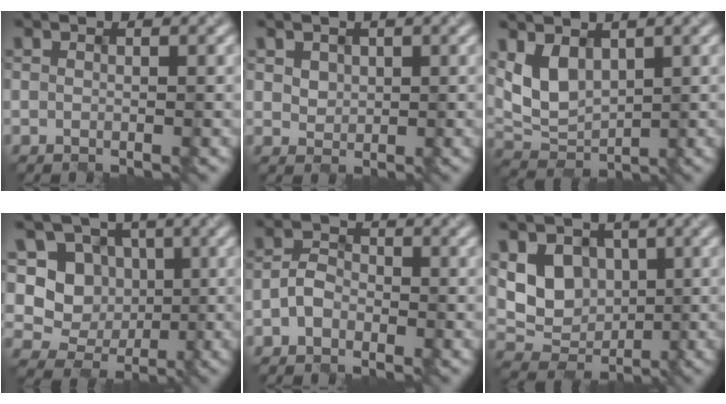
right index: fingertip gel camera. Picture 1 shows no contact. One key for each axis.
{"total": 1.8, "fx": 1.0, "fy": 1.5, "fz": 0.5, "tx": -0.019, "ty": 0.004, "tz": 0.021}
{"total": 4.2, "fx": 1.4, "fy": 2.8, "fz": 2.8, "tx": -0.059, "ty": -0.006, "tz": 0.029}
{"total": 6.0, "fx": 0.4, "fy": 5.4, "fz": 2.4, "tx": -0.033, "ty": -0.002, "tz": -0.013}
{"total": 2.5, "fx": -1.4, "fy": 1.7, "fz": 1.2, "tx": -0.020, "ty": 0.005, "tz": -0.034}
{"total": 6.6, "fx": 1.2, "fy": 5.3, "fz": 3.7, "tx": -0.069, "ty": -0.002, "tz": 0.011}